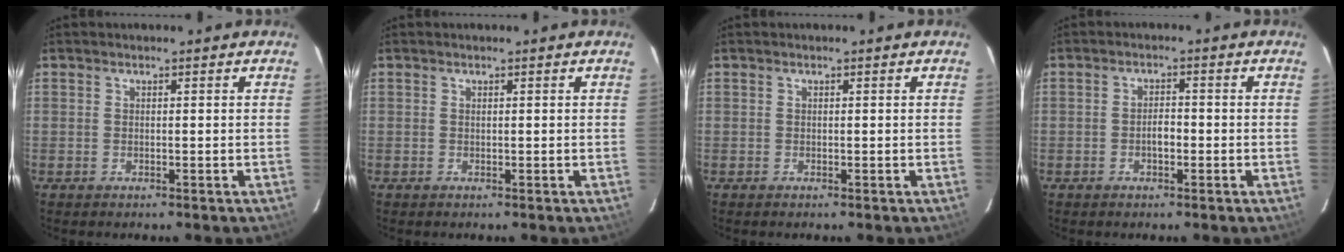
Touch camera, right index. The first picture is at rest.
{"total": 0.0}
{"total": 0.0}
{"total": 2.2, "force": [-0.9, 1.1, 1.7], "torque": [-0.033, 0.004, -0.015]}